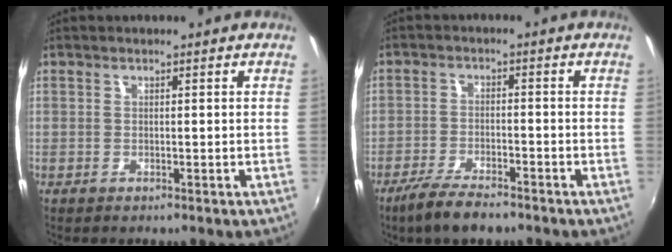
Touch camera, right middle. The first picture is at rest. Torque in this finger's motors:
{"motor_torque": [0.49, -0.55, -0.04, 0.00]}